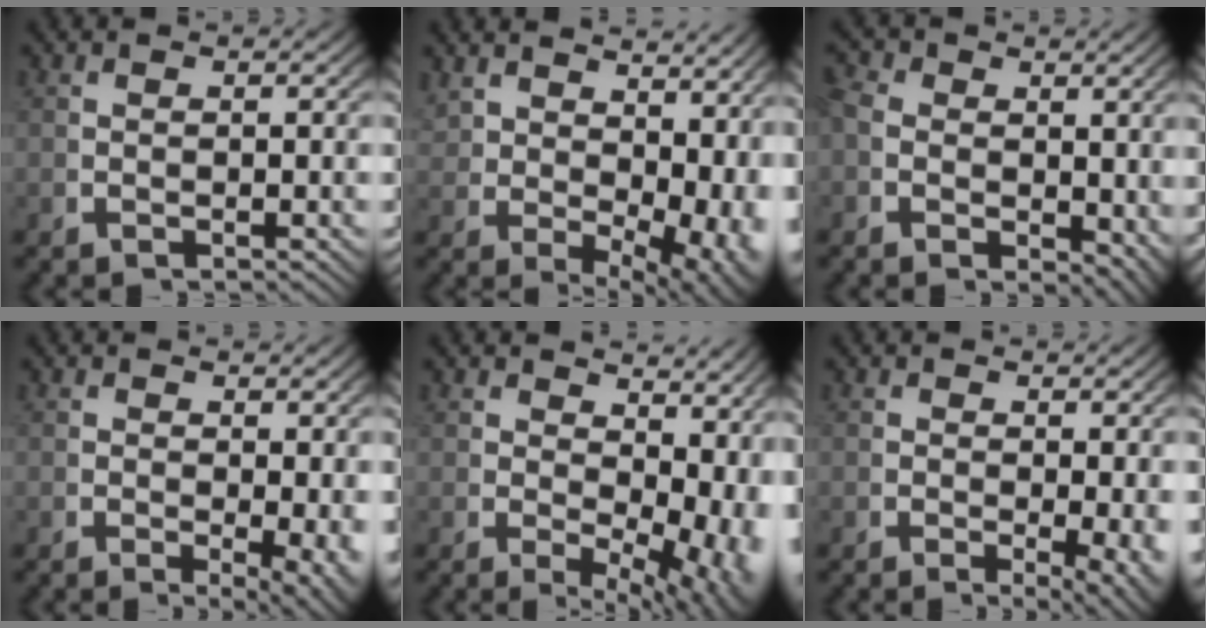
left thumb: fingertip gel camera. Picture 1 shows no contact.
{"total": 6.9, "force": [1.8, 3.8, 5.5], "torque": [-0.081, -0.029, 0.060]}
{"total": 4.7, "force": [0.6, 3.6, 2.9], "torque": [-0.049, -0.020, 0.015]}
{"total": 3.3, "force": [-0.1, 1.5, 2.9], "torque": [-0.038, -0.021, 0.008]}
{"total": 6.7, "force": [1.1, 3.8, 5.4], "torque": [-0.081, -0.034, 0.039]}
{"total": 3.4, "force": [-0.3, 1.4, 3.1], "torque": [-0.042, -0.022, 0.004]}